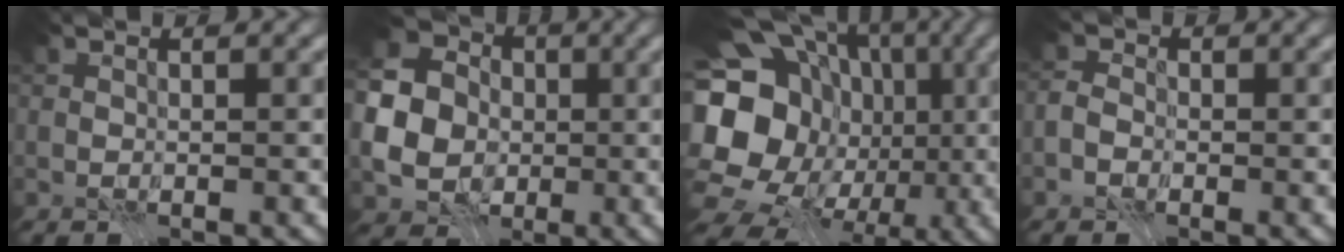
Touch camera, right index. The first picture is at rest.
{"total": 11.7, "force": [-0.9, 10.9, 4.1], "torque": [-0.134, -0.003, -0.036]}
{"total": 21.5, "force": [-2.5, 19.0, 9.7], "torque": [-0.205, 0.010, -0.071]}
{"total": 2.3, "force": [-1.0, 1.8, 1.0], "torque": [-0.002, 0.008, -0.032]}